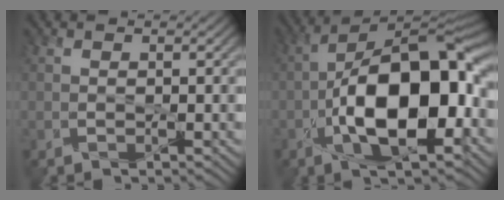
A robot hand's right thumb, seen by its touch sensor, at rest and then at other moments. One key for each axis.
{"total": 15.4, "fx": -3.9, "fy": 6.6, "fz": 13.3, "tx": -0.208, "ty": 0.006, "tz": -0.077}